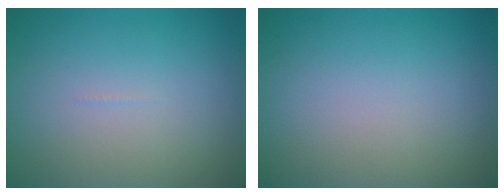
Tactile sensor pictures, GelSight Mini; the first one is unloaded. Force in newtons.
{"total": 0.0}